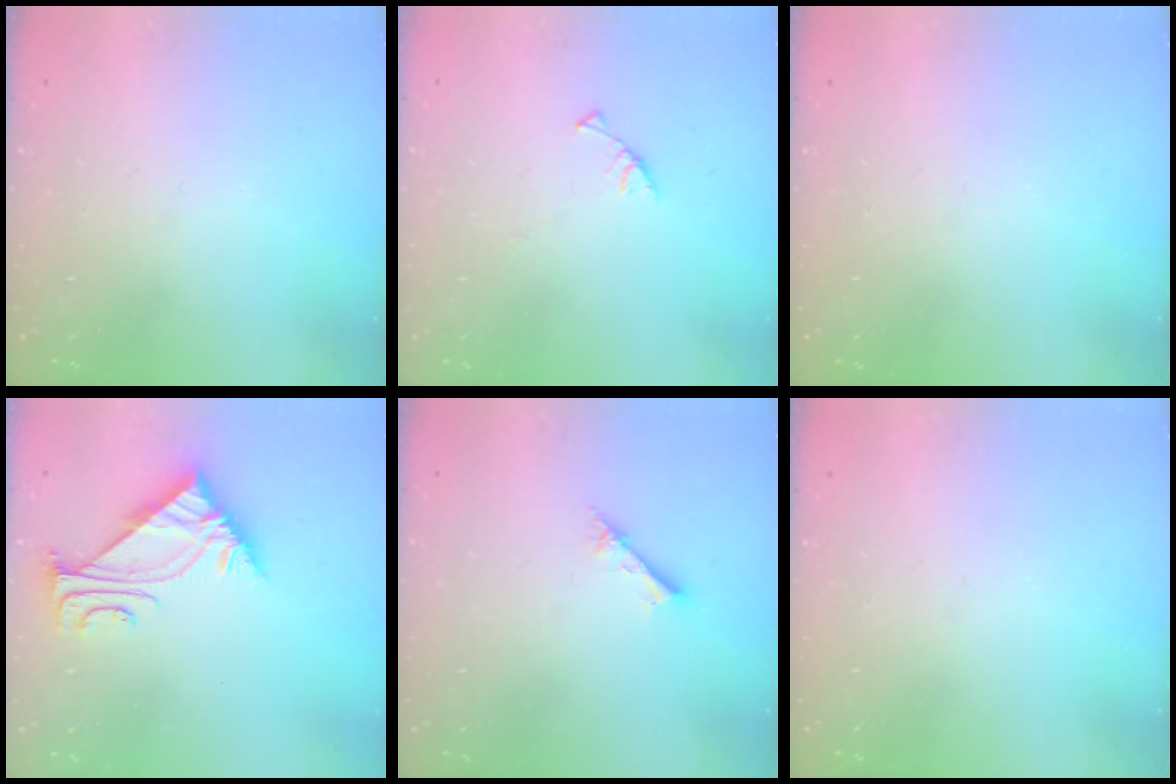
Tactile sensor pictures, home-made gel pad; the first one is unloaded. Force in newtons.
{"total": 3.0, "press": 3.0, "slide": 0.3}
{"total": 0.0}
{"total": 5.0, "press": 4.9, "slide": 0.9}
{"total": 2.1, "press": 2.1, "slide": 0.2}
{"total": 0.0}